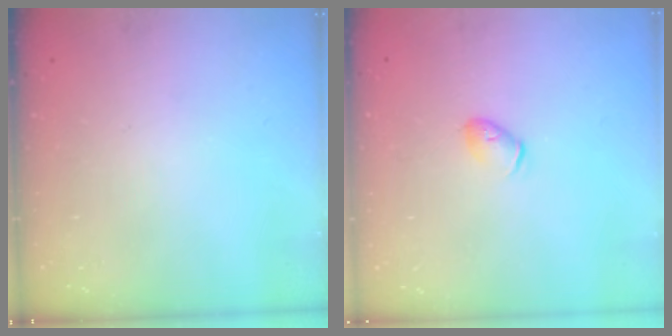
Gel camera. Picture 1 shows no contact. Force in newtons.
{"total": 5.8, "press": 5.7, "slide": 1.1}